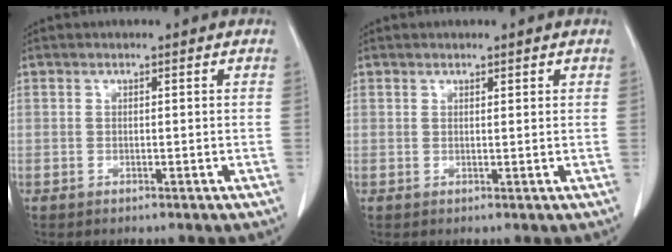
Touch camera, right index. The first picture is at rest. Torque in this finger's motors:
{"motor_torque": [-0.02, -0.03, 0.00, -0.01]}